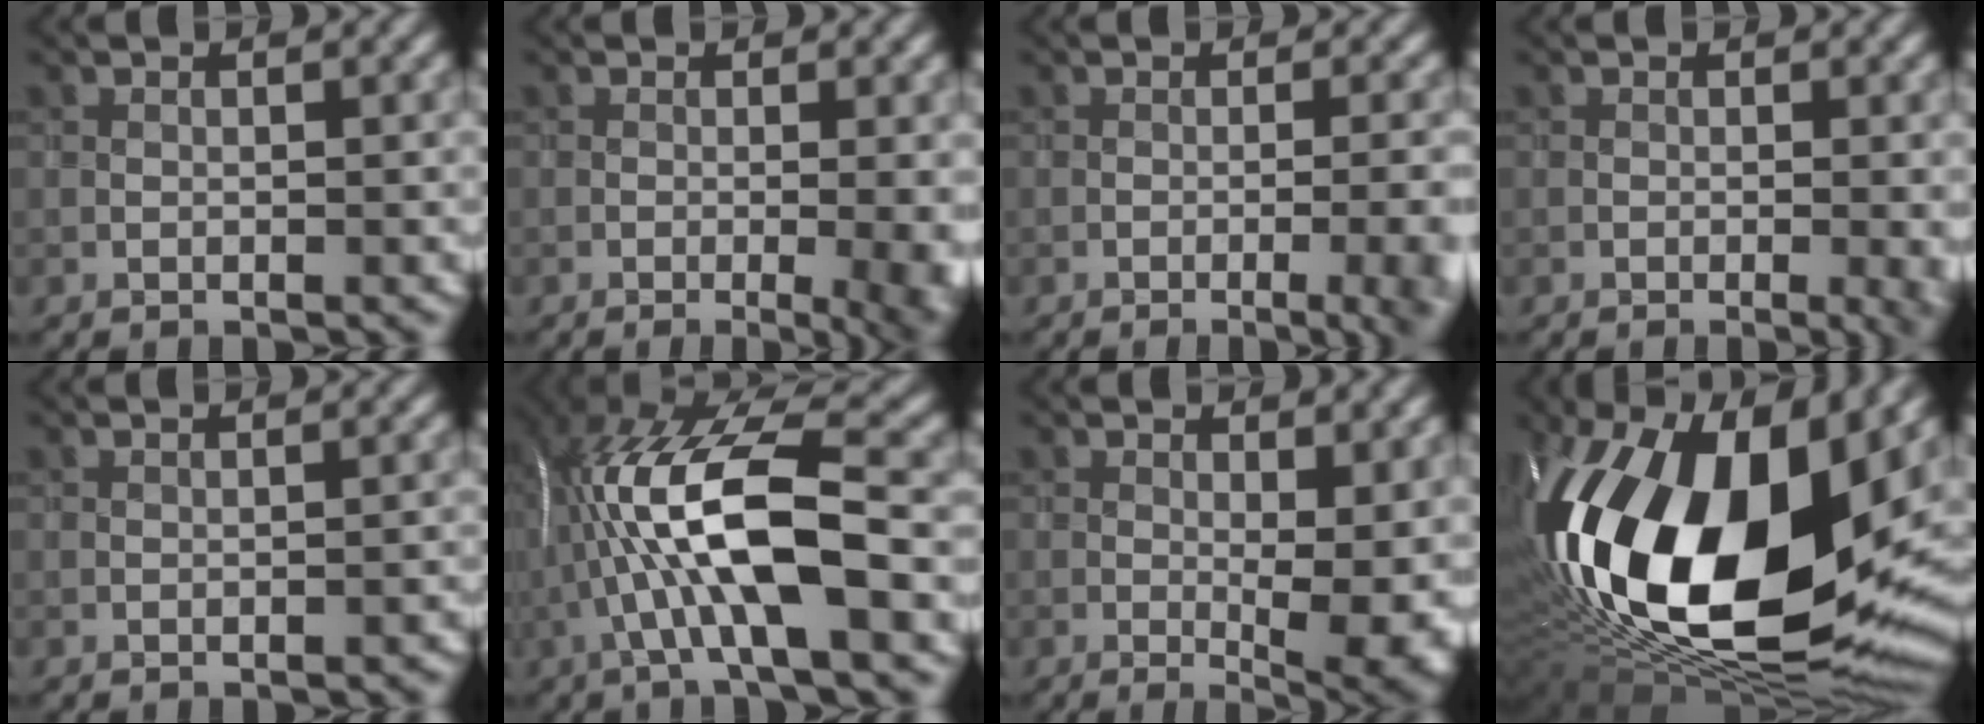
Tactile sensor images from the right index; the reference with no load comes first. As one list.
[{"total": 6.9, "force": [-1.5, 3.1, 6.0], "torque": [-0.036, -0.002, -0.008]}, {"total": 9.2, "force": [-4.2, 4.0, 7.1], "torque": [-0.045, -0.006, -0.031]}, {"total": 2.9, "force": [-0.8, 0.9, 2.6], "torque": [-0.036, -0.009, -0.004]}, {"total": 1.0, "force": [-0.8, 0.5, 0.4], "torque": [-0.010, 0.001, -0.006]}, {"total": 12.1, "force": [-1.0, 3.7, 11.4], "torque": [-0.230, 0.017, -0.020]}, {"total": 6.5, "force": [-0.5, 2.6, 6.0], "torque": [-0.087, -0.017, -0.002]}, {"total": 19.4, "force": [2.3, 10.3, 16.3], "torque": [-0.312, -0.014, 0.029]}]